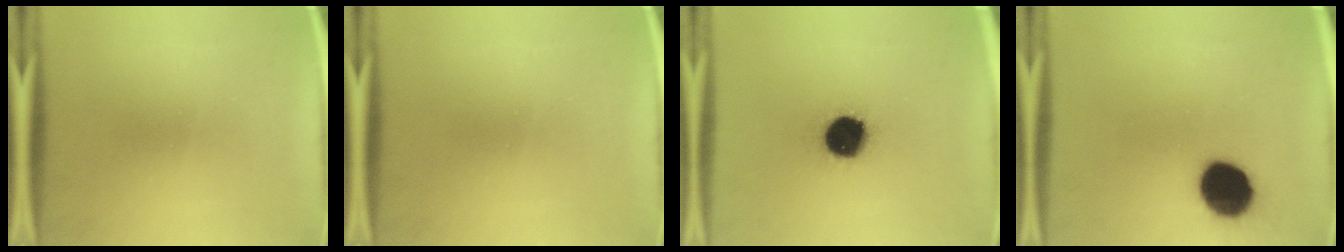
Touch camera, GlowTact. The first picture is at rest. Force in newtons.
{"total": 0.0}
{"total": 14.8}
{"total": 14.1}